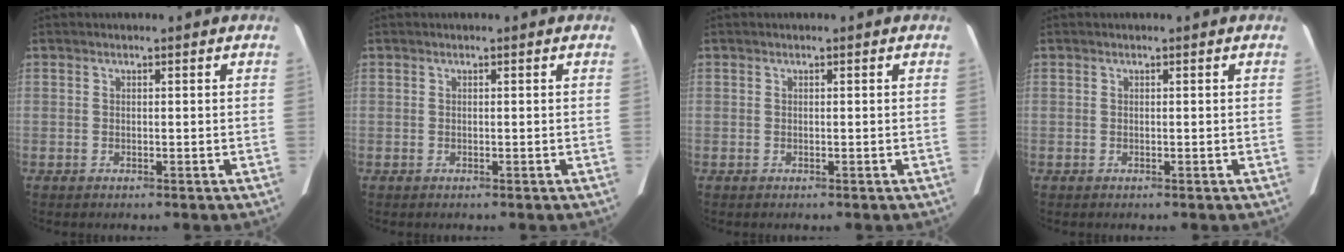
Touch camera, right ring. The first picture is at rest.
{"total": 0.0}
{"total": 0.0}
{"total": 0.0}